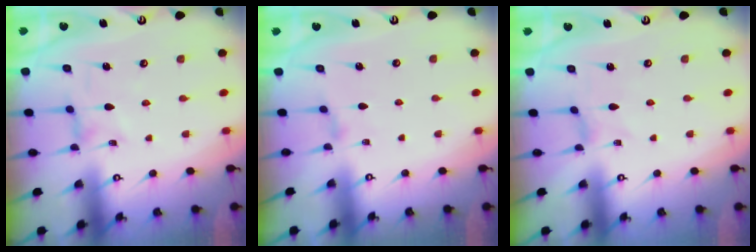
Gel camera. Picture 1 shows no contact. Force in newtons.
{"total": 1.6, "press": 1.6, "slide": 0.3}
{"total": 0.0}